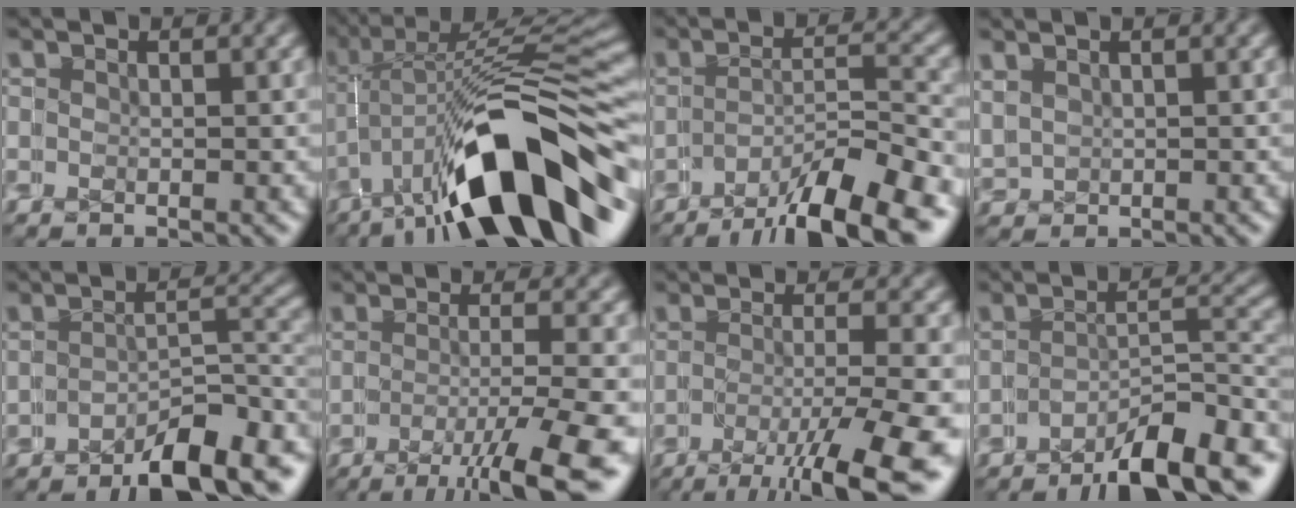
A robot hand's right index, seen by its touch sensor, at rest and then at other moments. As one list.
[{"total": 10.7, "force": [-4.4, 2.5, 9.5], "torque": [-0.129, 0.007, -0.049]}, {"total": 7.6, "force": [-6.4, 1.4, 4.0], "torque": [-0.022, 0.008, -0.099]}, {"total": 1.5, "force": [1.4, 0.3, -0.3], "torque": [-0.003, 0.003, 0.028]}, {"total": 5.9, "force": [-5.0, 0.5, 3.1], "torque": [-0.009, 0.008, -0.076]}, {"total": 7.5, "force": [-5.4, 1.3, 5.0], "torque": [-0.053, -0.016, -0.070]}, {"total": 8.1, "force": [-5.8, 1.9, 5.4], "torque": [-0.061, -0.018, -0.075]}, {"total": 7.1, "force": [-5.9, 0.8, 3.8], "torque": [-0.018, 0.010, -0.090]}]